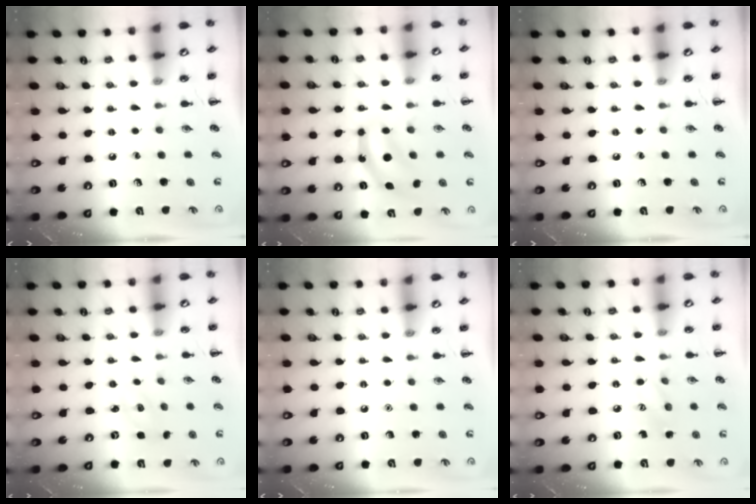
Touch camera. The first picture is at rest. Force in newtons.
{"total": 7.2, "press": 7.2, "slide": 0.2}
{"total": 0.0}
{"total": 1.8, "press": 1.7, "slide": 0.5}
{"total": 1.6, "press": 1.5, "slide": 0.1}
{"total": 6.7, "press": 6.5, "slide": 1.6}